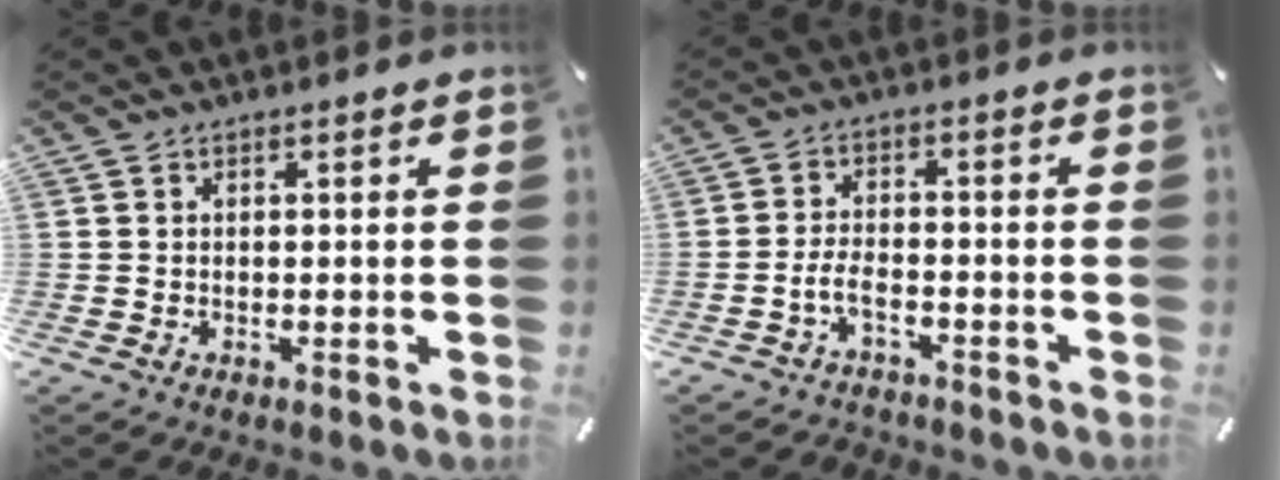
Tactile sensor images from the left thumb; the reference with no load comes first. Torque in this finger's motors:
{"motor_torque": [-0.67, 0.99, 0.04, 0.20, 0.03]}